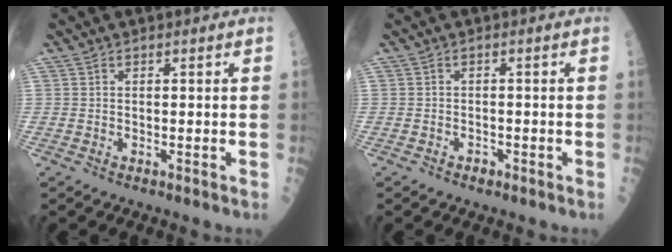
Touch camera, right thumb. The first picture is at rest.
{"total": 1.0, "force": [-0.7, 0.7, 0.3], "torque": [0.003, 0.005, -0.012]}